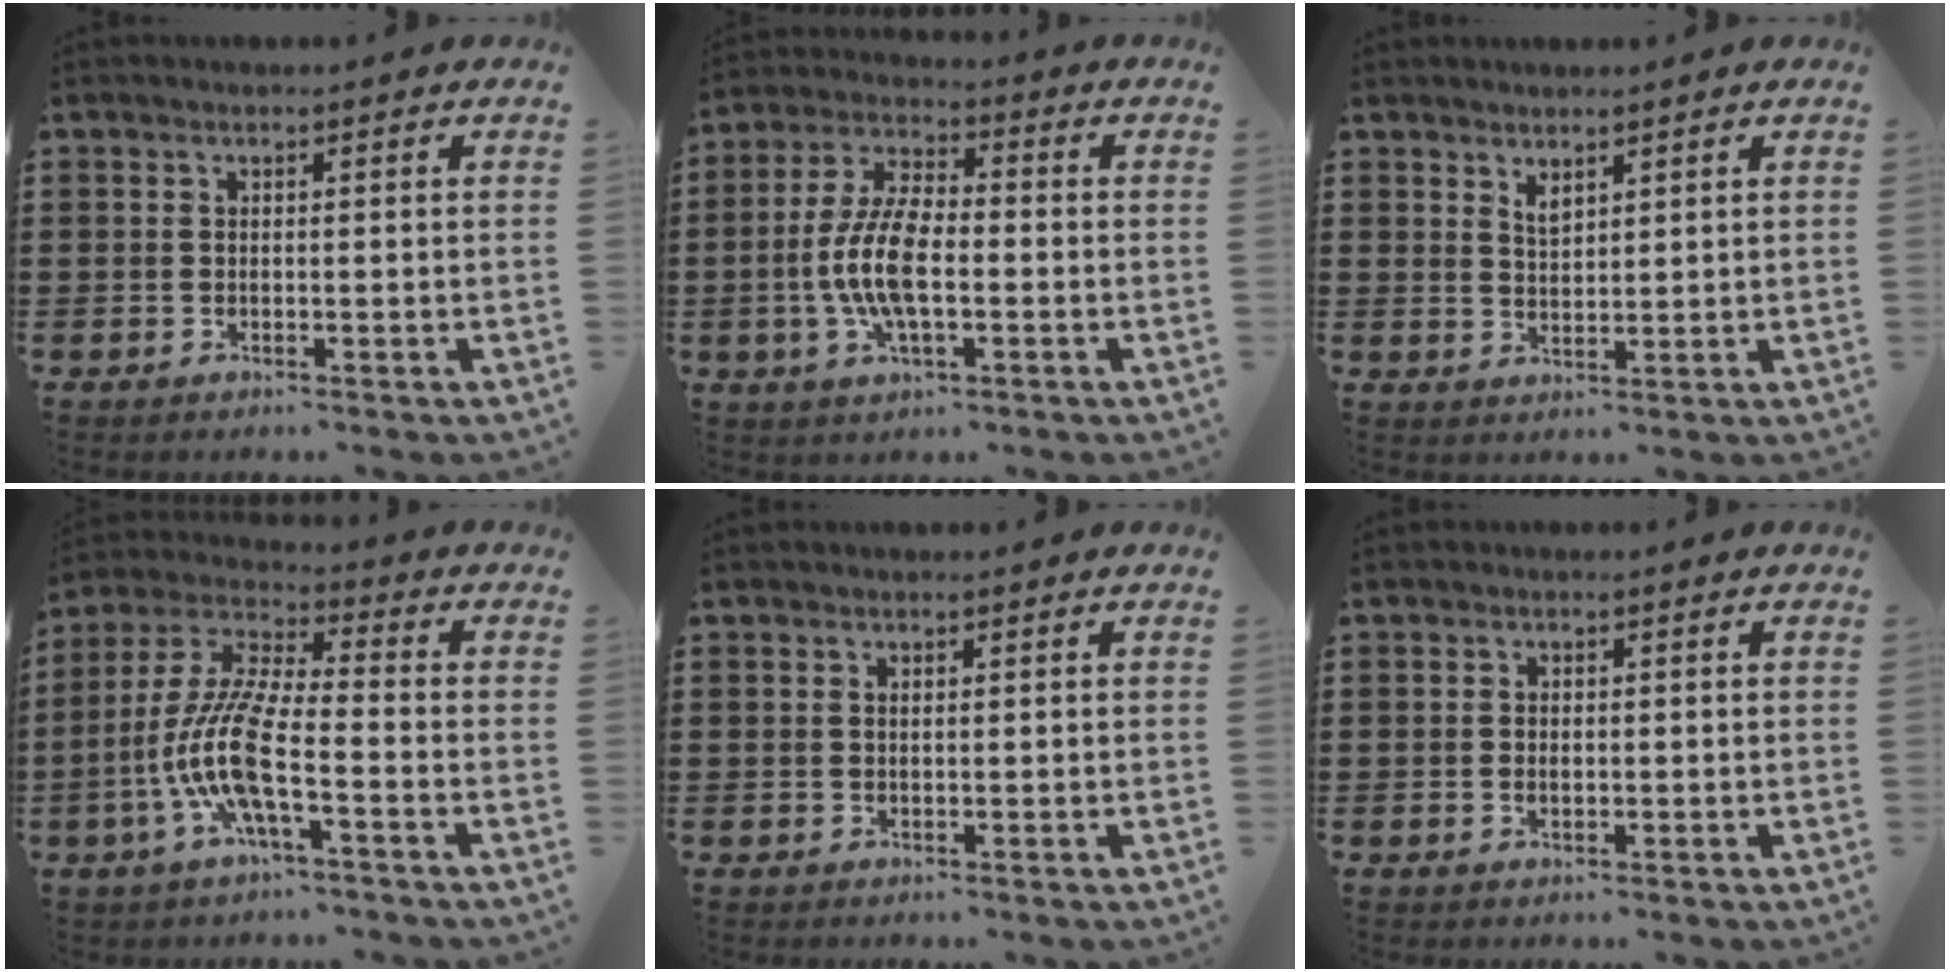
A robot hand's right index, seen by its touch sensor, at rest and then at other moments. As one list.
[{"total": 9.2, "force": [-1.6, 3.9, 8.2], "torque": [-0.198, -0.009, -0.041]}, {"total": 2.0, "force": [1.7, 0.6, 0.9], "torque": [-0.020, 0.000, 0.033]}, {"total": 10.6, "force": [-4.1, 2.3, 9.5], "torque": [-0.229, -0.015, -0.087]}, {"total": 0.5, "force": [0.2, 0.1, 0.5], "torque": [-0.012, -0.003, 0.005]}, {"total": 1.1, "force": [-0.1, 0.7, 0.8], "torque": [-0.016, 0.005, -0.002]}]